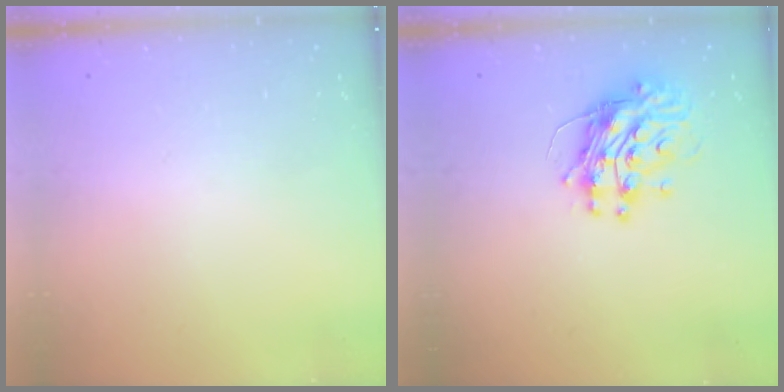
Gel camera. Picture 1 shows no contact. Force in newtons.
{"total": 12.0, "press": 11.9, "slide": 1.2}